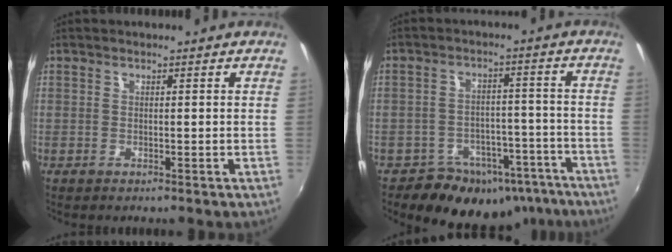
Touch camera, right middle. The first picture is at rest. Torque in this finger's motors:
{"motor_torque": [1.07, -1.07, 0.15, 0.06]}